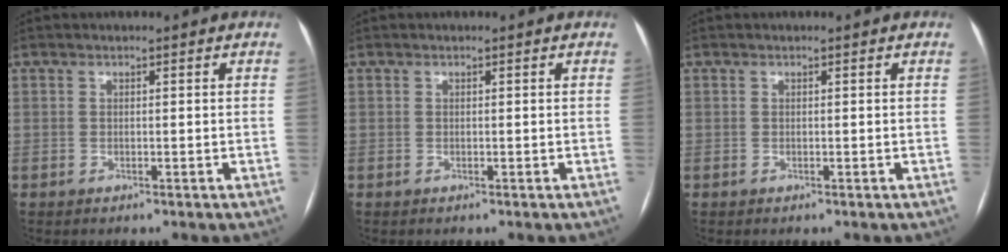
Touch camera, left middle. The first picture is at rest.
{"total": 0.0}
{"total": 0.0}